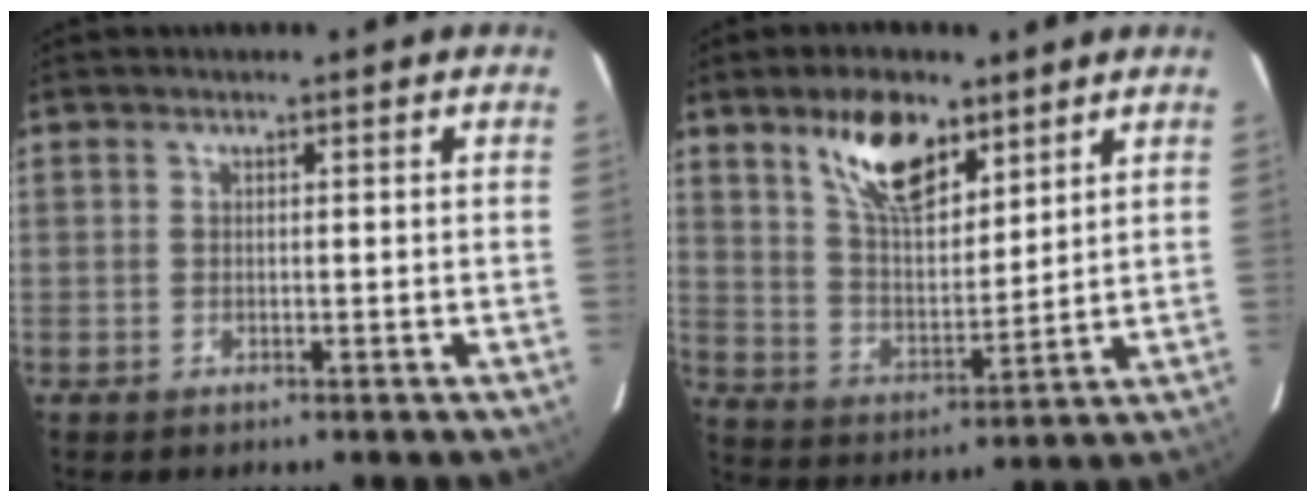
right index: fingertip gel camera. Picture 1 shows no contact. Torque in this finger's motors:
{"motor_torque": [0.50, 0.32, 0.22, 0.08]}